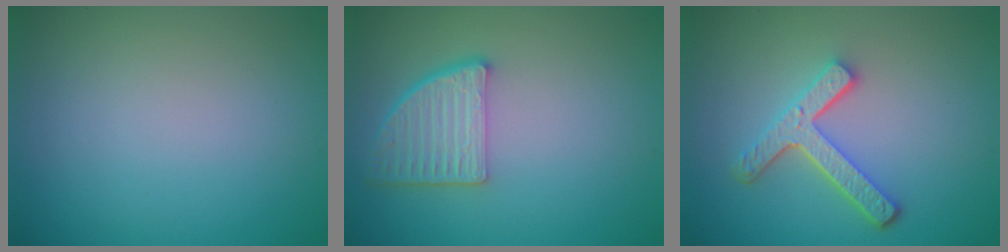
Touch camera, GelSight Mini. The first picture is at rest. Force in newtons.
{"total": 4.5, "press": 3.6, "slide": 2.7}
{"total": 4.3, "press": 3.3, "slide": 2.8}